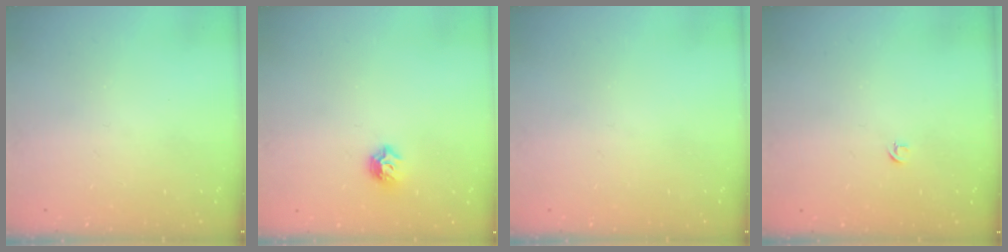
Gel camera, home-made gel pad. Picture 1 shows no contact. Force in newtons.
{"total": 6.5, "press": 6.5, "slide": 0.9}
{"total": 0.0}
{"total": 2.7, "press": 2.6, "slide": 0.6}